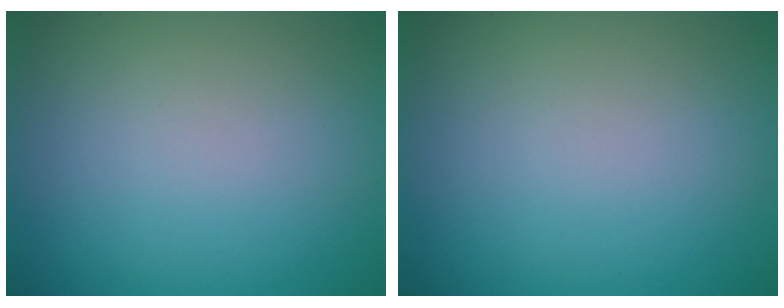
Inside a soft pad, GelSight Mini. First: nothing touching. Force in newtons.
{"total": 0.0}